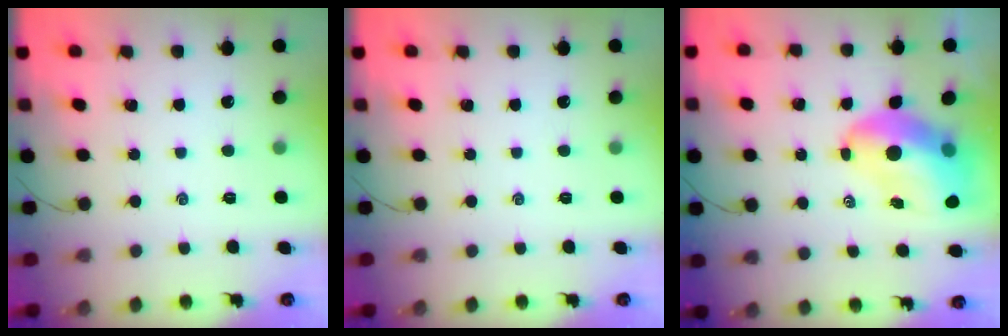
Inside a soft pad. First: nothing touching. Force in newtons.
{"total": 0.0}
{"total": 10.3, "press": 9.9, "slide": 2.7}